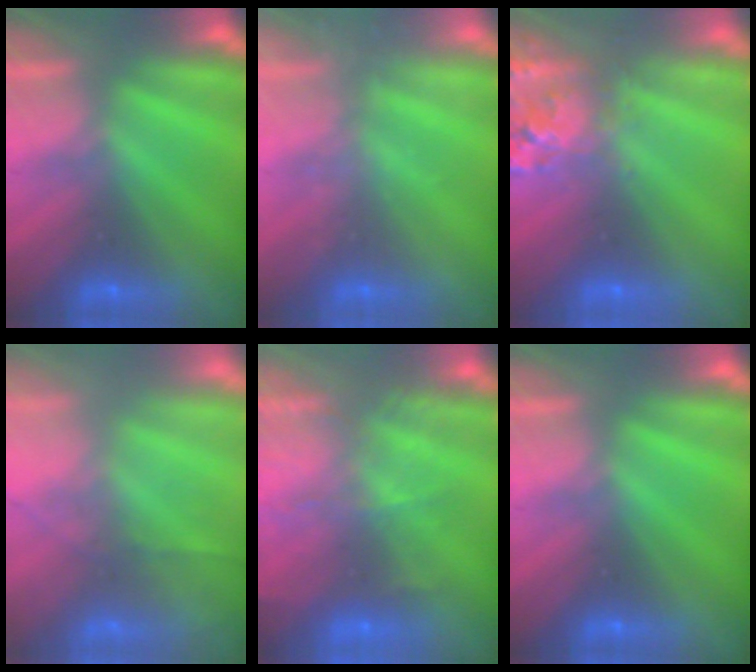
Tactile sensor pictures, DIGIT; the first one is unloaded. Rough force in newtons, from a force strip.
{"total": 1.7}
{"total": 2.6}
{"total": 7.2}
{"total": 7.6}
{"total": 0.0}